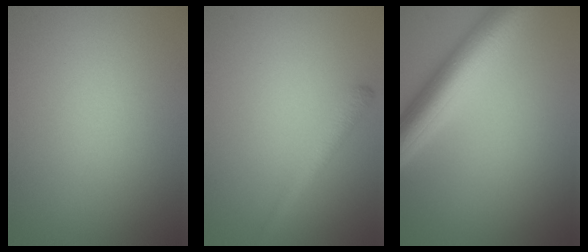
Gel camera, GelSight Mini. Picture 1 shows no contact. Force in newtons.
{"total": 2.0, "press": 2.0, "slide": 0.1}
{"total": 7.1, "press": 7.1, "slide": 0.3}